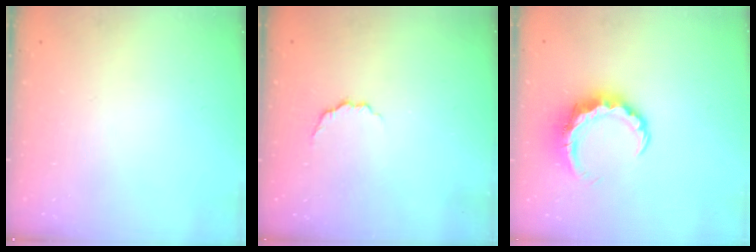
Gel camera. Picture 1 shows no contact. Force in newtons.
{"total": 3.4, "press": 3.3, "slide": 0.9}
{"total": 7.2, "press": 7.2, "slide": 1.0}